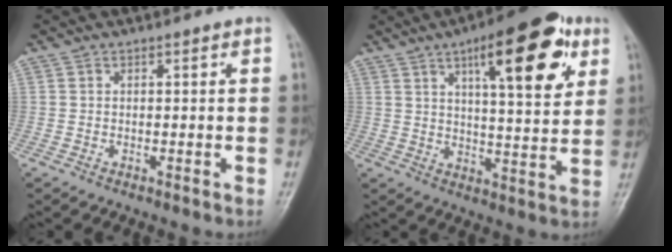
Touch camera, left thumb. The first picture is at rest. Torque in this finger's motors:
{"motor_torque": [1.94, 1.85, 1.83, -0.95, 0.20]}